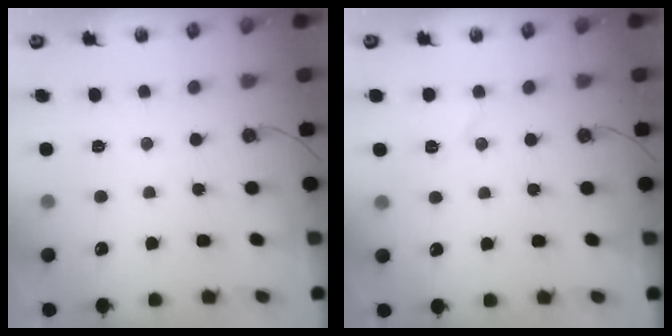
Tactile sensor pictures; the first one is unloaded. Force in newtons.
{"total": 6.4, "press": 6.4, "slide": 0.6}